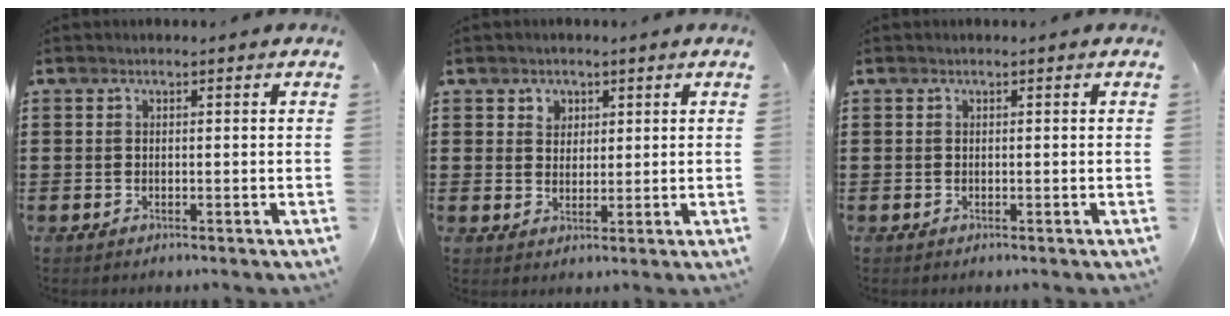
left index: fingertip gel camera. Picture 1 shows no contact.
{"total": 2.4, "force": [1.3, 2.1, 0.2], "torque": [-0.014, 0.008, 0.022]}
{"total": 0.0}